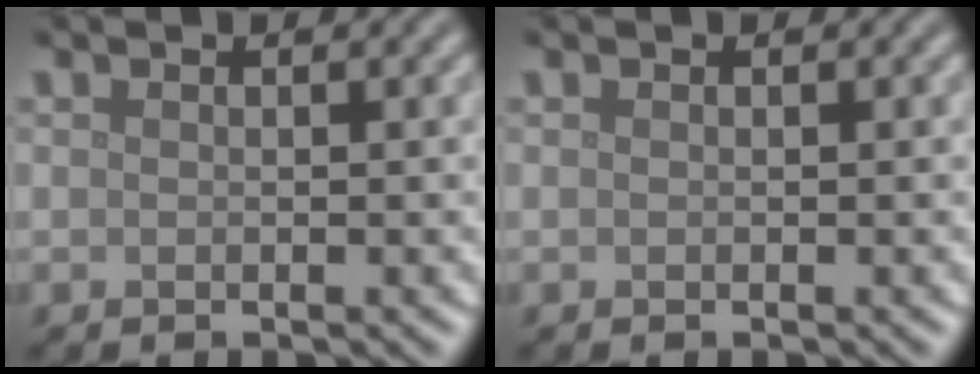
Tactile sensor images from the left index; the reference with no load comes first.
{"total": 0.0}